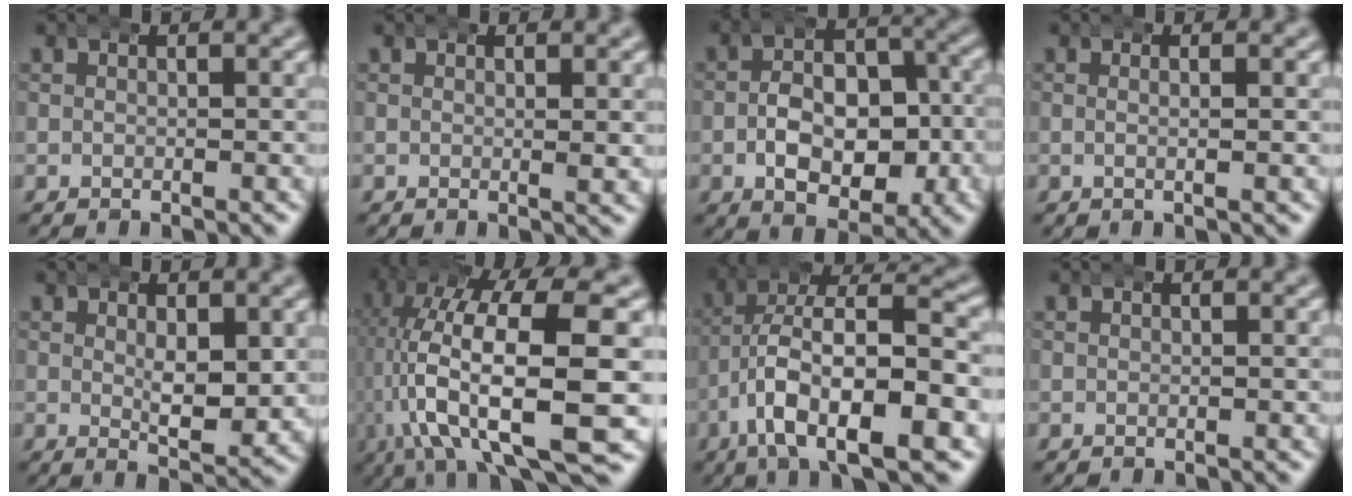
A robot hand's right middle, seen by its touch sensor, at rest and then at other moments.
{"total": 0.9, "force": [0.4, 0.1, 0.8], "torque": [-0.013, -0.001, 0.004]}
{"total": 7.9, "force": [-2.1, 5.1, 5.7], "torque": [-0.063, -0.005, -0.035]}
{"total": 1.5, "force": [-0.1, 0.1, 1.5], "torque": [-0.026, 0.004, -0.004]}
{"total": 3.9, "force": [0.6, 1.5, 3.6], "torque": [-0.058, -0.017, 0.014]}
{"total": 12.9, "force": [-2.1, 5.8, 11.3], "torque": [-0.200, -0.021, -0.020]}
{"total": 11.0, "force": [-1.5, 5.9, 9.1], "torque": [-0.157, -0.014, -0.021]}
{"total": 0.0}